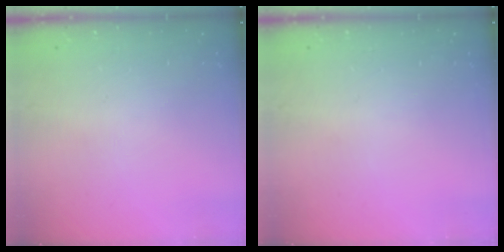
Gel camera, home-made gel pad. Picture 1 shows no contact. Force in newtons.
{"total": 0.0}